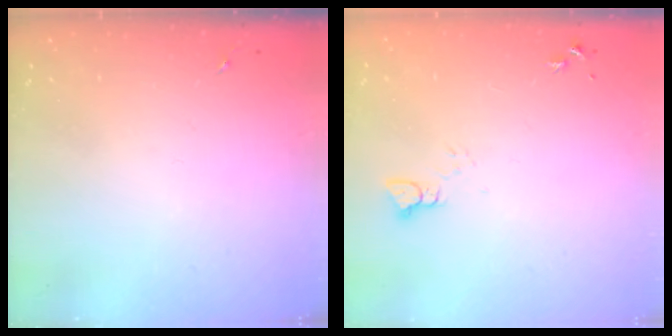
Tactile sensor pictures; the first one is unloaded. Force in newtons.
{"total": 2.2, "press": 2.2, "slide": 0.2}